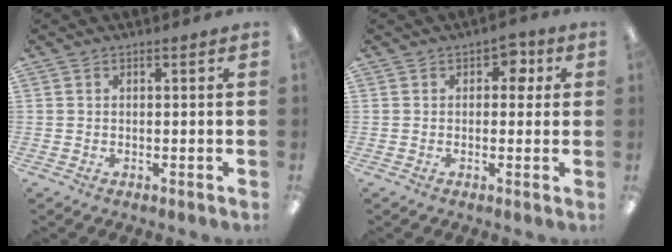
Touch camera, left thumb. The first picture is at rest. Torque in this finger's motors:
{"motor_torque": [-0.43, 0.06, -0.30, -0.16, -0.11]}